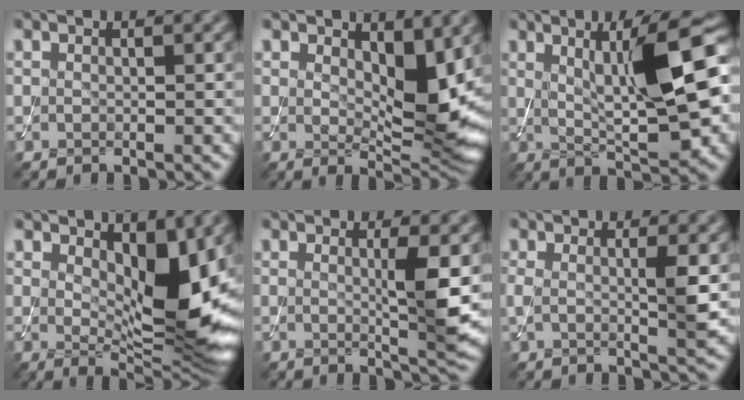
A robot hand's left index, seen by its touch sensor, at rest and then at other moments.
{"total": 5.8, "force": [1.8, 2.6, 4.9], "torque": [-0.074, -0.017, 0.033]}
{"total": 10.4, "force": [1.7, 2.5, 10.0], "torque": [-0.145, 0.007, 0.034]}
{"total": 8.0, "force": [1.8, 3.3, 7.1], "torque": [-0.110, -0.018, 0.036]}
{"total": 4.0, "force": [0.4, 0.5, 3.9], "torque": [-0.061, -0.010, 0.006]}
{"total": 2.8, "force": [0.3, 0.5, 2.7], "torque": [-0.051, -0.003, 0.002]}